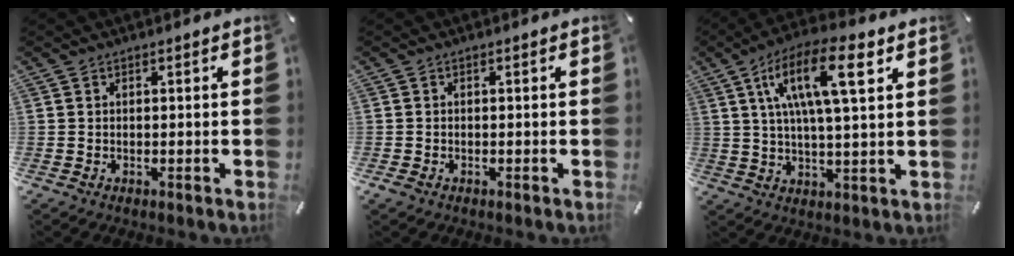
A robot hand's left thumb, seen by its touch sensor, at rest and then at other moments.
{"total": 0.7, "force": [-0.5, 0.5, 0.3], "torque": [-0.004, 0.000, -0.010]}
{"total": 14.0, "force": [5.6, 3.9, 12.2], "torque": [-0.231, 0.003, 0.090]}